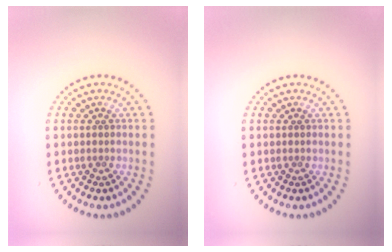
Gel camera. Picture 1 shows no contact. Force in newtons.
{"total": 0.0}